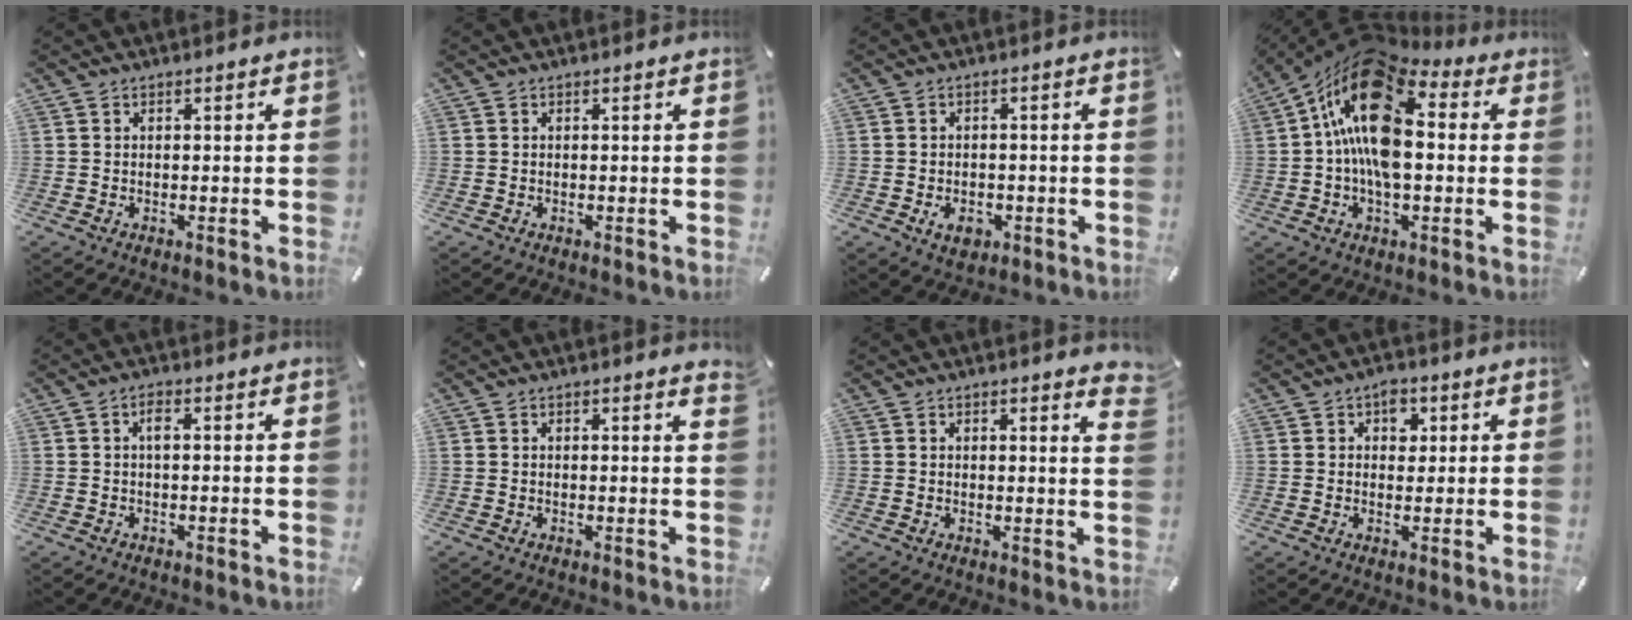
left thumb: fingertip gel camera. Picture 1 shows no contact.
{"total": 0.0}
{"total": 4.2, "force": [-1.5, 3.1, 2.6], "torque": [-0.042, 0.003, -0.028]}
{"total": 20.1, "force": [1.8, 11.6, 16.4], "torque": [-0.301, -0.010, 0.025]}
{"total": 2.0, "force": [0.3, 0.8, 1.9], "torque": [-0.038, 0.007, 0.002]}
{"total": 0.8, "force": [0.7, 0.1, 0.5], "torque": [-0.002, -0.004, 0.010]}
{"total": 2.1, "force": [1.5, 0.5, 1.3], "torque": [-0.013, -0.004, 0.024]}
{"total": 4.4, "force": [1.6, 3.3, 2.3], "torque": [-0.009, -0.007, 0.020]}